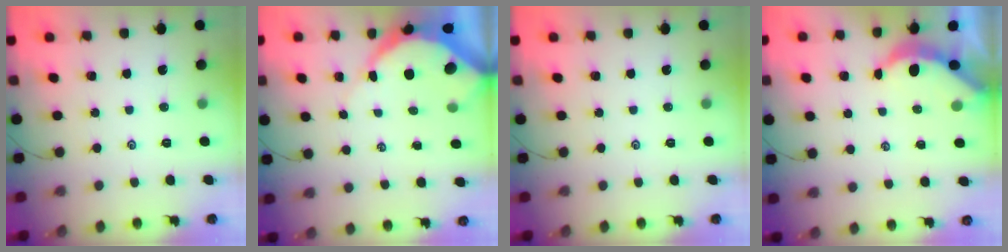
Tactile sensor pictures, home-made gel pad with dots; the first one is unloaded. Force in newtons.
{"total": 8.2, "press": 8.1, "slide": 0.8}
{"total": 0.0}
{"total": 3.9, "press": 3.9, "slide": 0.5}